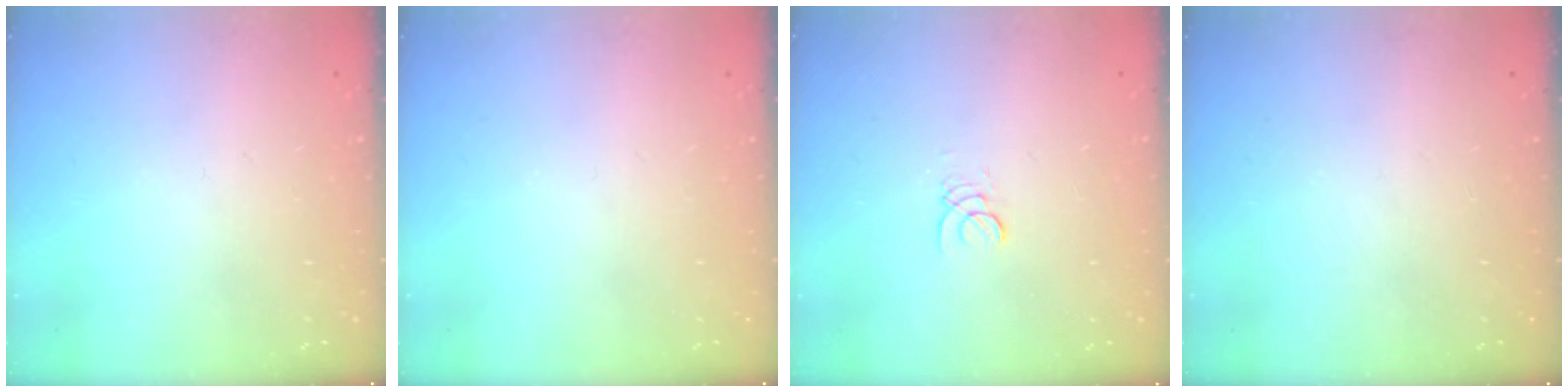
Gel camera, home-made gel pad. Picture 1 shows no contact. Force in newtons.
{"total": 0.0}
{"total": 1.3, "press": 1.3, "slide": 0.1}
{"total": 0.0}